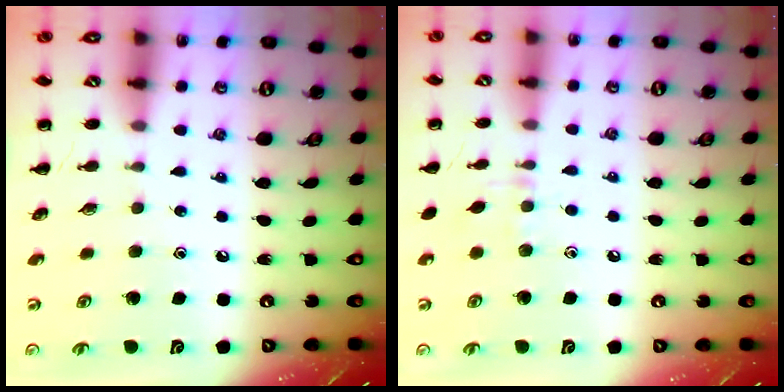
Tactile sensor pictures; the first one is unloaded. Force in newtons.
{"total": 5.3, "press": 5.0, "slide": 1.7}